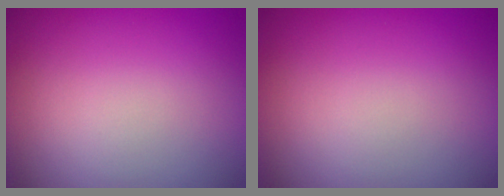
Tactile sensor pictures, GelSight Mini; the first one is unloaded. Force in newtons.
{"total": 0.0}